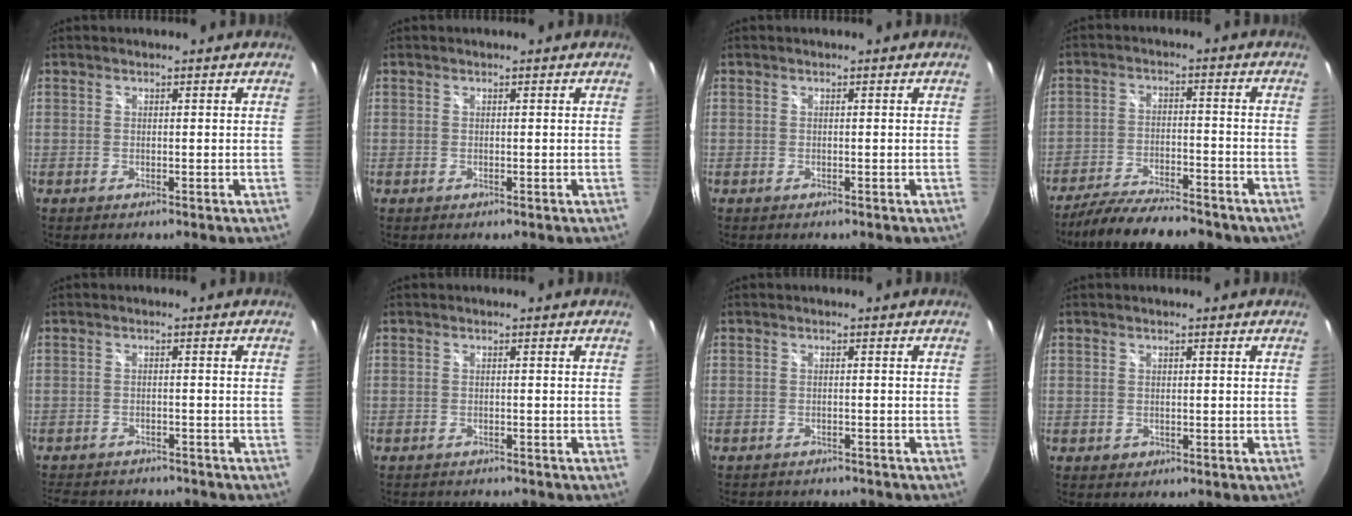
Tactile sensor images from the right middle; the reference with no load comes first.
{"total": 0.0}
{"total": 0.0}
{"total": 16.2, "force": [-13.5, 4.3, 7.8], "torque": [-0.157, -0.027, -0.204]}
{"total": 10.2, "force": [-9.1, 3.3, 3.5], "torque": [-0.087, -0.014, -0.134]}
{"total": 3.3, "force": [-3.2, 0.5, 0.9], "torque": [-0.022, -0.014, -0.046]}
{"total": 6.1, "force": [-5.6, 1.5, 1.9], "torque": [-0.044, -0.017, -0.078]}
{"total": 0.9, "force": [-0.3, 0.8, 0.2], "torque": [0.000, -0.003, -0.003]}